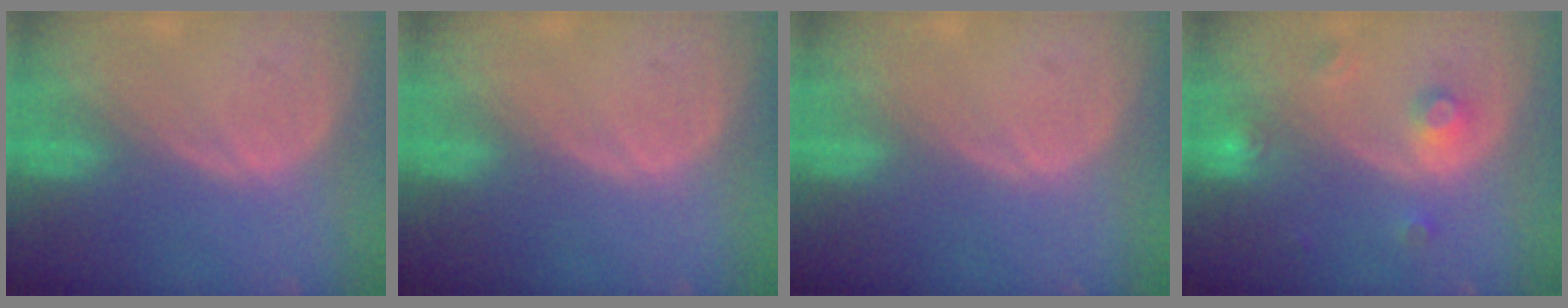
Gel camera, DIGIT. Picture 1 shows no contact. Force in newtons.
{"total": 0.0}
{"total": 0.0}
{"total": 3.5, "press": 3.1, "slide": 1.7}